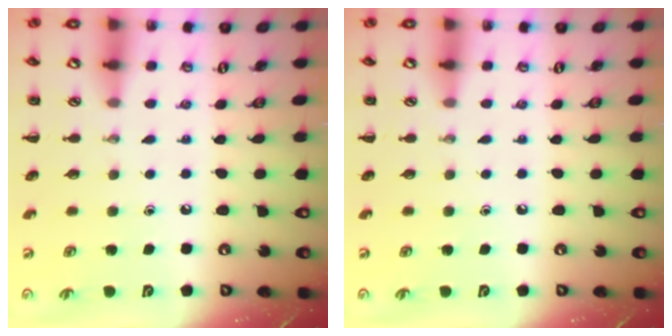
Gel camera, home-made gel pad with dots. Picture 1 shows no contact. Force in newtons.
{"total": 0.0}